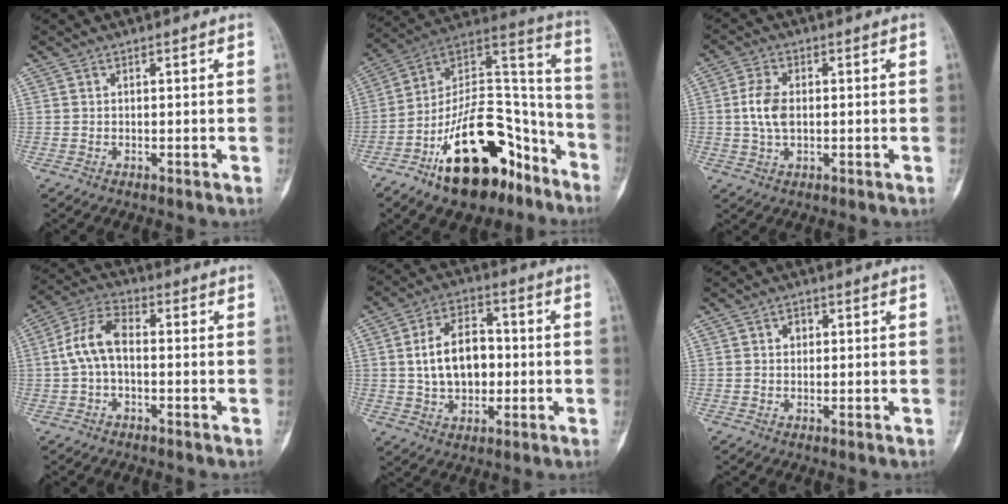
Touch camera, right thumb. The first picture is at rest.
{"total": 25.7, "force": [-14.8, 12.9, 16.6], "torque": [-0.229, 0.108, -0.237]}
{"total": 5.6, "force": [0.2, 3.2, 4.6], "torque": [-0.099, 0.003, 0.002]}
{"total": 8.0, "force": [-0.4, 4.5, 6.7], "torque": [-0.136, 0.029, -0.017]}
{"total": 11.8, "force": [0.3, 7.8, 8.9], "torque": [-0.126, 0.012, 0.005]}
{"total": 1.7, "force": [0.4, 1.4, 0.8], "torque": [-0.003, 0.002, 0.003]}